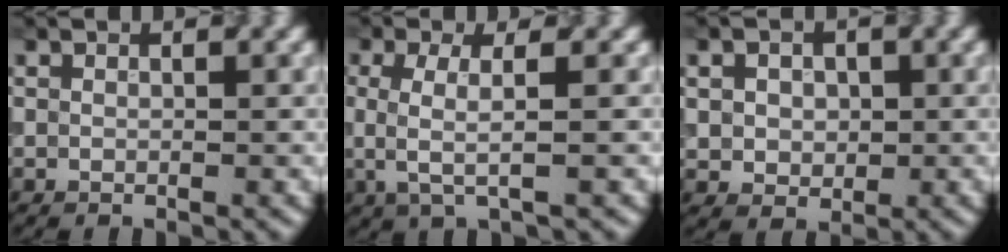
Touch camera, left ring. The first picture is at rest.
{"total": 3.4, "force": [-0.1, 1.0, 3.3], "torque": [-0.064, -0.003, -0.005]}
{"total": 3.0, "force": [0.4, 2.5, 1.6], "torque": [-0.031, 0.006, 0.000]}